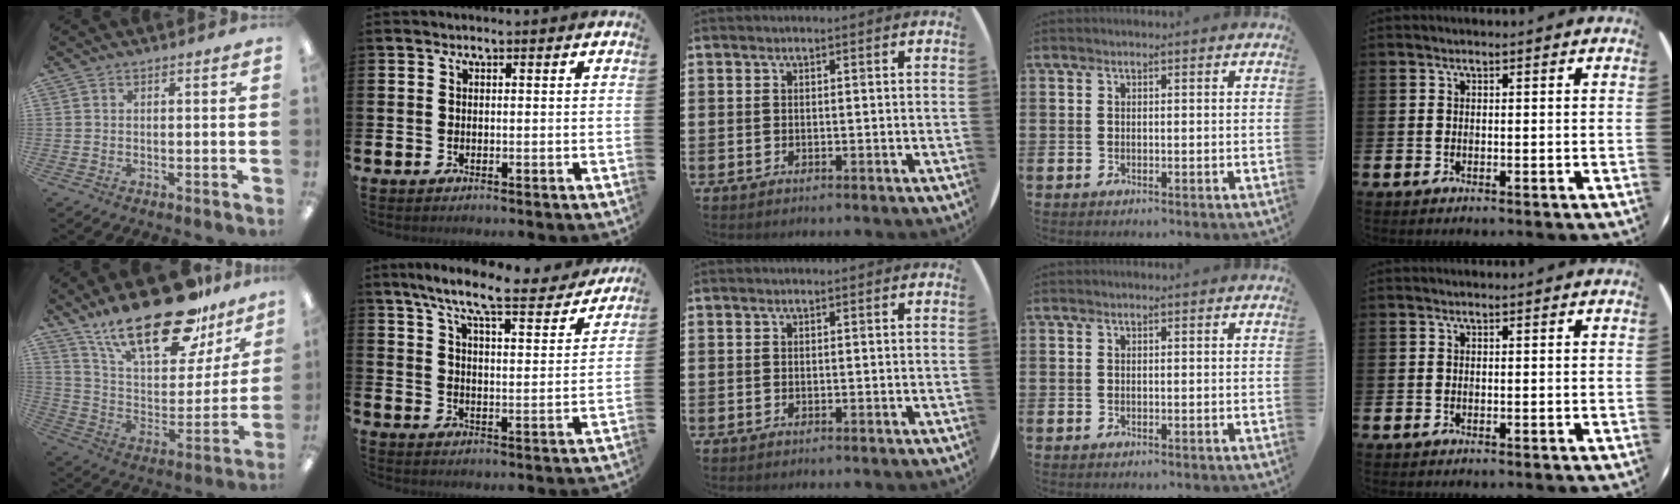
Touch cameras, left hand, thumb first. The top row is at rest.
{"thumb": {"total": 27.0, "force": [19.1, 10.5, 16.0], "torque": [-0.264, -0.113, 0.326]}, "index": {"total": 8.9, "force": [7.7, 0.9, 4.5], "torque": [-0.102, -0.045, 0.129]}}